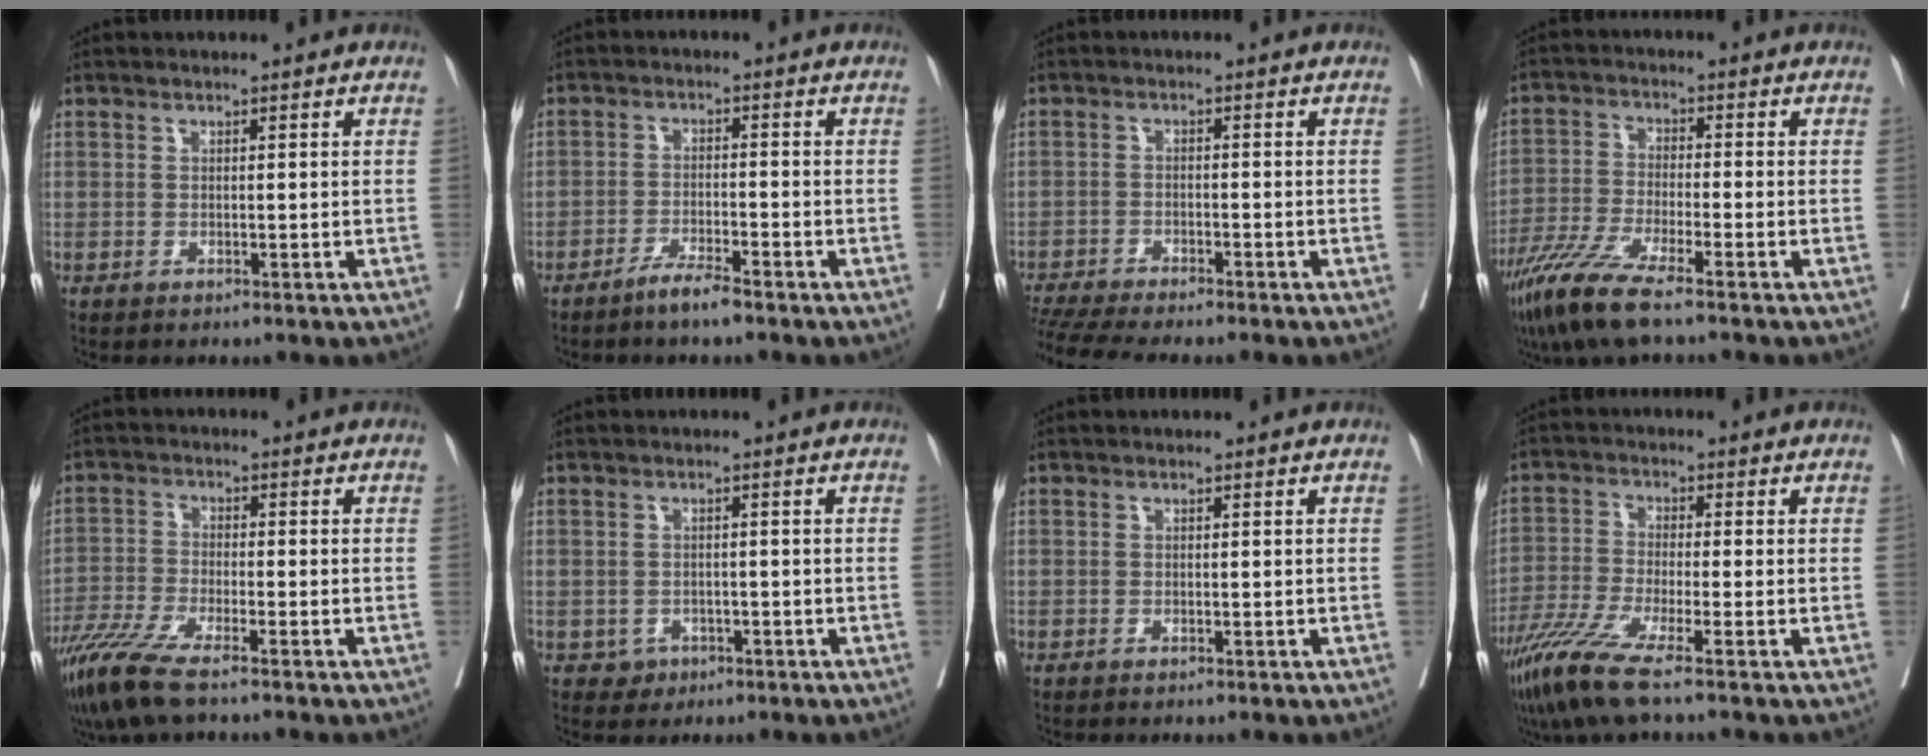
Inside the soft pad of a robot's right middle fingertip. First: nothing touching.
{"total": 3.7, "force": [-3.0, 0.1, 2.2], "torque": [-0.043, -0.004, -0.057]}
{"total": 10.6, "force": [-9.3, 0.6, 5.0], "torque": [-0.078, -0.012, -0.149]}
{"total": 8.8, "force": [-6.2, 0.4, 6.2], "torque": [-0.133, -0.028, -0.124]}
{"total": 8.7, "force": [-6.4, 0.8, 5.8], "torque": [-0.116, -0.025, -0.121]}
{"total": 2.2, "force": [-1.0, 1.9, 0.4], "torque": [-0.003, 0.007, -0.011]}
{"total": 0.0}
{"total": 7.7, "force": [-5.2, -0.4, 5.7], "torque": [-0.120, -0.029, -0.107]}